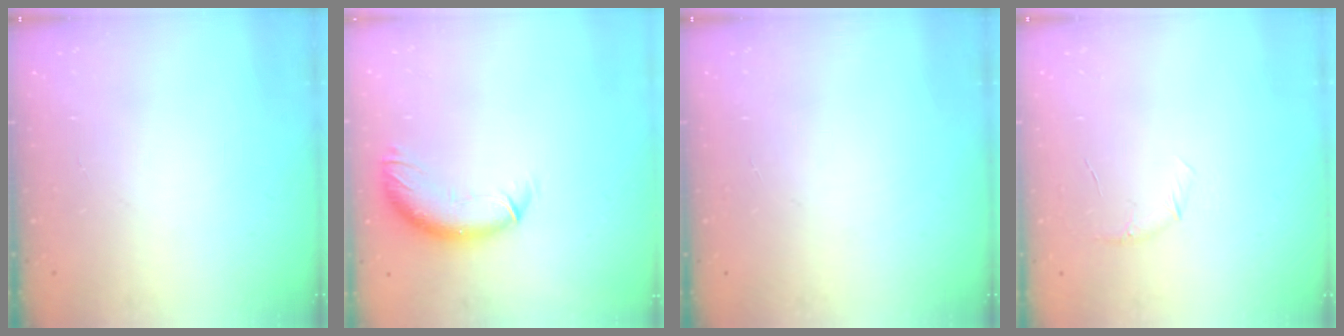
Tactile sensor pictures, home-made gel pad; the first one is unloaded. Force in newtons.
{"total": 10.3, "press": 10.2, "slide": 1.4}
{"total": 0.0}
{"total": 5.2, "press": 5.0, "slide": 1.5}